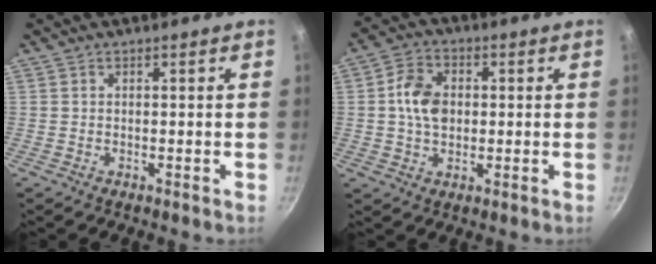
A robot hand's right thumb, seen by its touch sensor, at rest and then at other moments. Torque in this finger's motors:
{"motor_torque": [-0.39, 1.01, 0.75, -0.09, 0.08]}